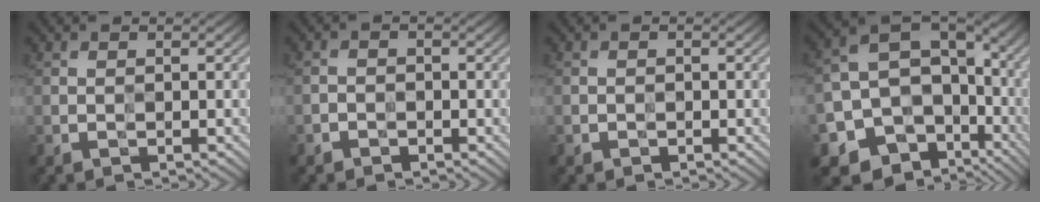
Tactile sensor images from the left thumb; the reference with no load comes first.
{"total": 1.3, "force": [-0.9, 0.9, 0.0], "torque": [0.006, -0.002, -0.021]}
{"total": 0.6, "force": [-0.4, 0.5, 0.0], "torque": [0.004, -0.006, -0.007]}
{"total": 15.0, "force": [-5.5, 11.7, 7.6], "torque": [-0.159, -0.047, -0.074]}